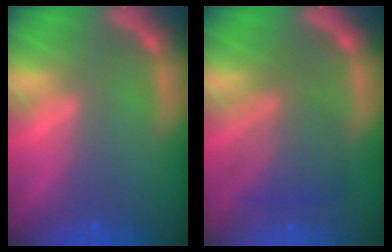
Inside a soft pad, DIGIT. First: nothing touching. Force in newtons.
{"total": 5.5}